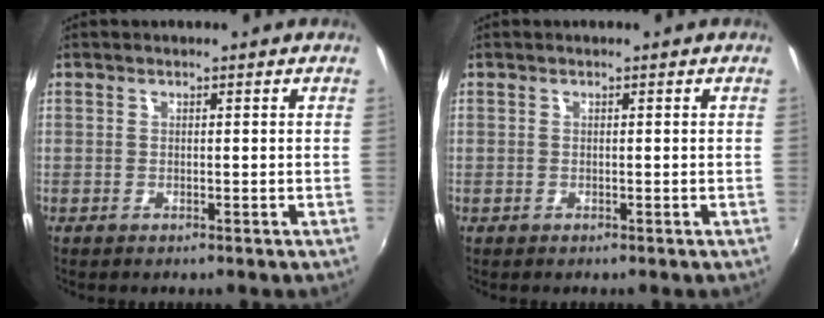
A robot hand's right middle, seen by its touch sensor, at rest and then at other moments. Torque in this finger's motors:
{"motor_torque": [-0.07, -0.20, -0.01, 0.00]}